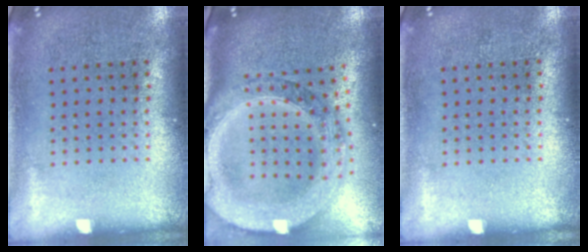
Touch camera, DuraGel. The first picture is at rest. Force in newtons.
{"total": 3.6, "press": 2.9, "slide": 2.1}
{"total": 0.0}